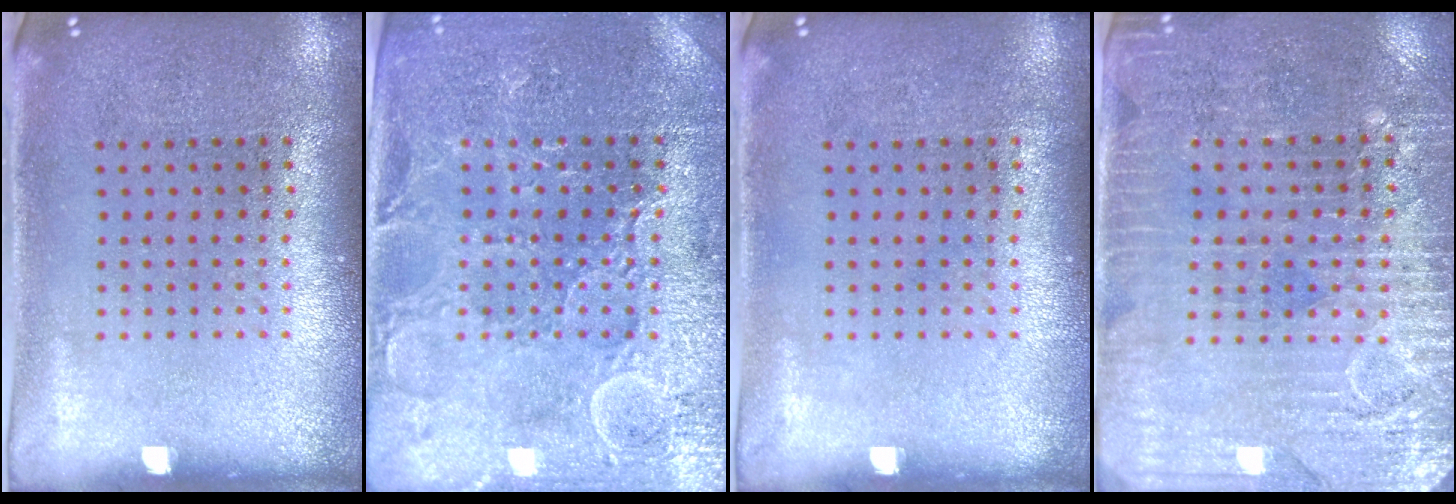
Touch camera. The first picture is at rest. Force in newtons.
{"total": 3.6, "press": 3.6, "slide": 0.7}
{"total": 0.0}
{"total": 3.5, "press": 3.1, "slide": 1.4}